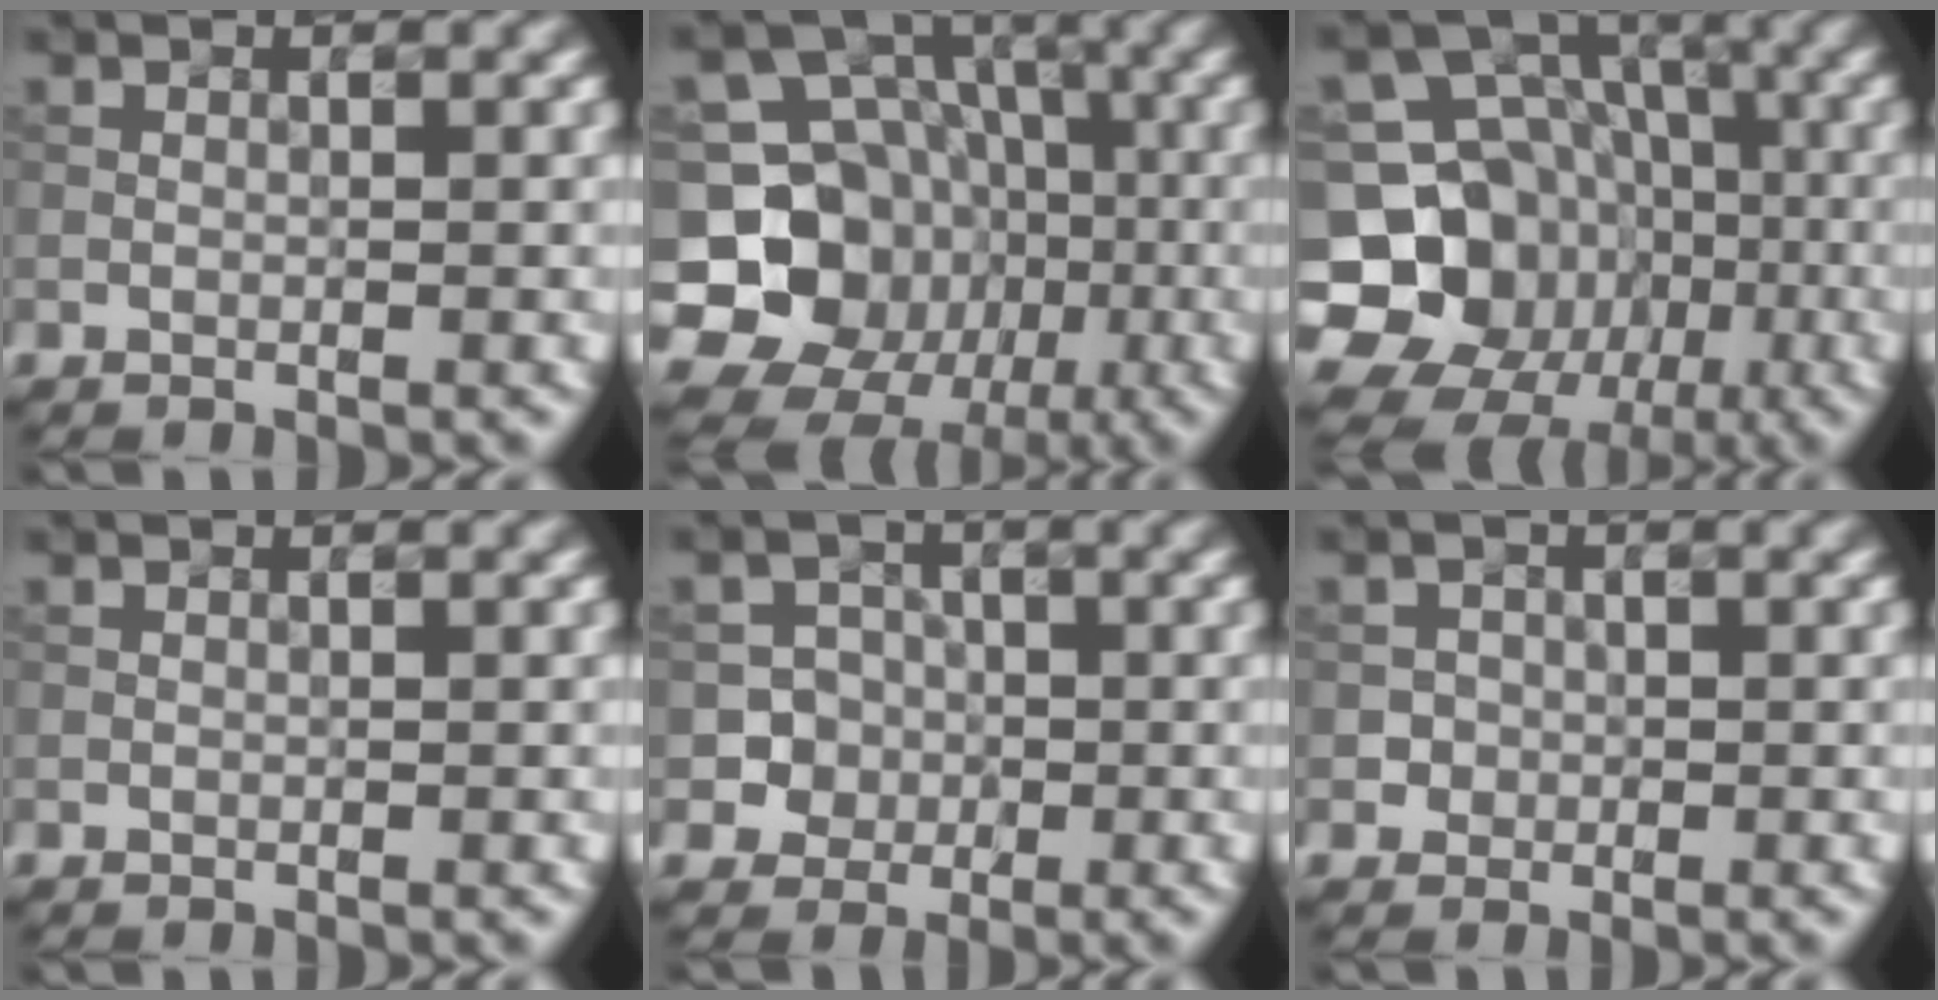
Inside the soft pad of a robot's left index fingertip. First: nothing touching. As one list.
[{"total": 15.2, "force": [-4.8, 13.3, 5.5], "torque": [-0.108, -0.006, -0.093]}, {"total": 17.3, "force": [-5.7, 15.2, 6.0], "torque": [-0.125, -0.007, -0.103]}, {"total": 0.0}, {"total": 3.9, "force": [-1.3, 3.7, 0.3], "torque": [0.019, 0.012, -0.035]}, {"total": 1.4, "force": [-0.3, 1.4, 0.0], "torque": [0.016, 0.004, -0.007]}]